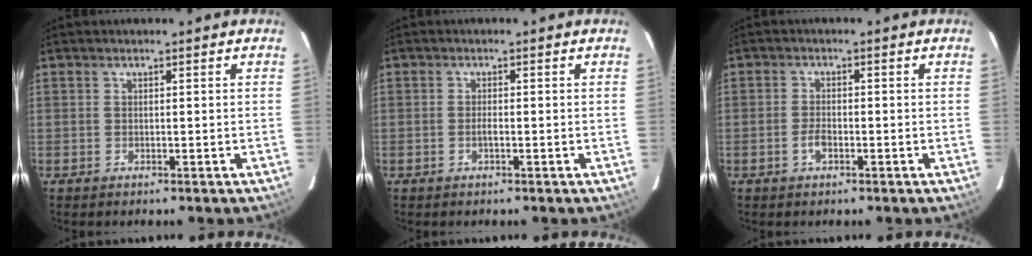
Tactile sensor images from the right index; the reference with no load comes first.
{"total": 1.0, "force": [-0.4, 0.2, 0.9], "torque": [-0.018, -0.001, -0.008]}
{"total": 2.4, "force": [-1.1, 1.3, 1.7], "torque": [-0.037, 0.000, -0.021]}